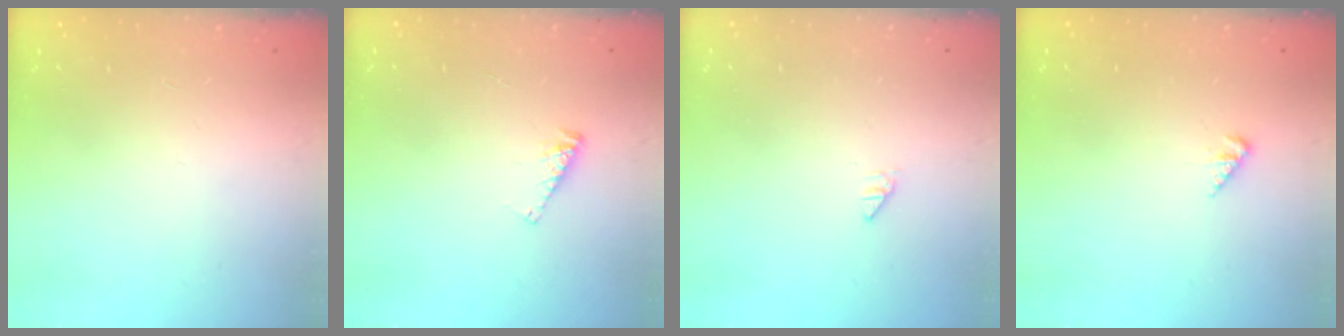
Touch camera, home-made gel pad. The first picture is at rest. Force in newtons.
{"total": 2.6, "press": 2.6, "slide": 0.3}
{"total": 0.0}
{"total": 1.6, "press": 1.6, "slide": 0.3}